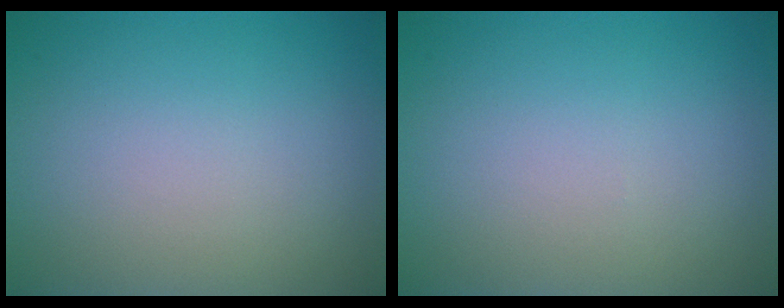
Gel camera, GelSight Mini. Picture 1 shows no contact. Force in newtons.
{"total": 0.0}